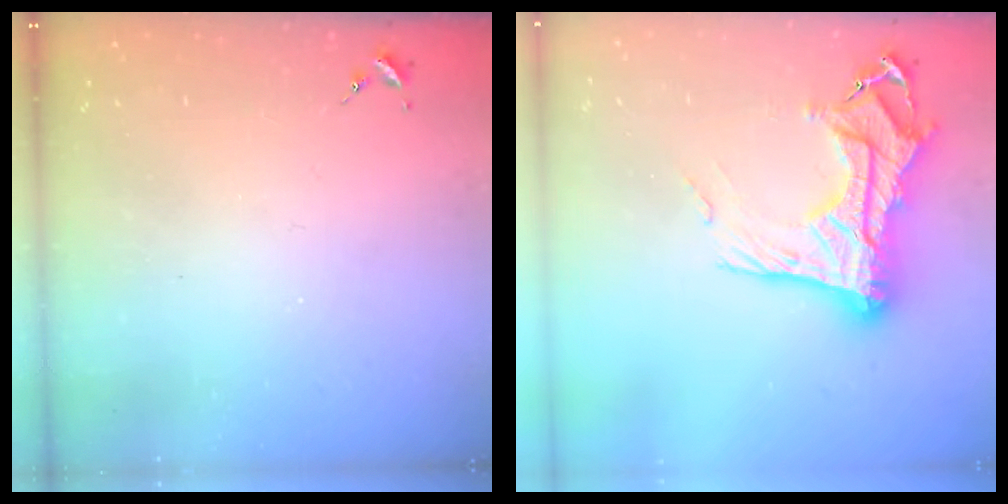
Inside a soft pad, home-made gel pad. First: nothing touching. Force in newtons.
{"total": 21.2, "press": 21.1, "slide": 1.9}